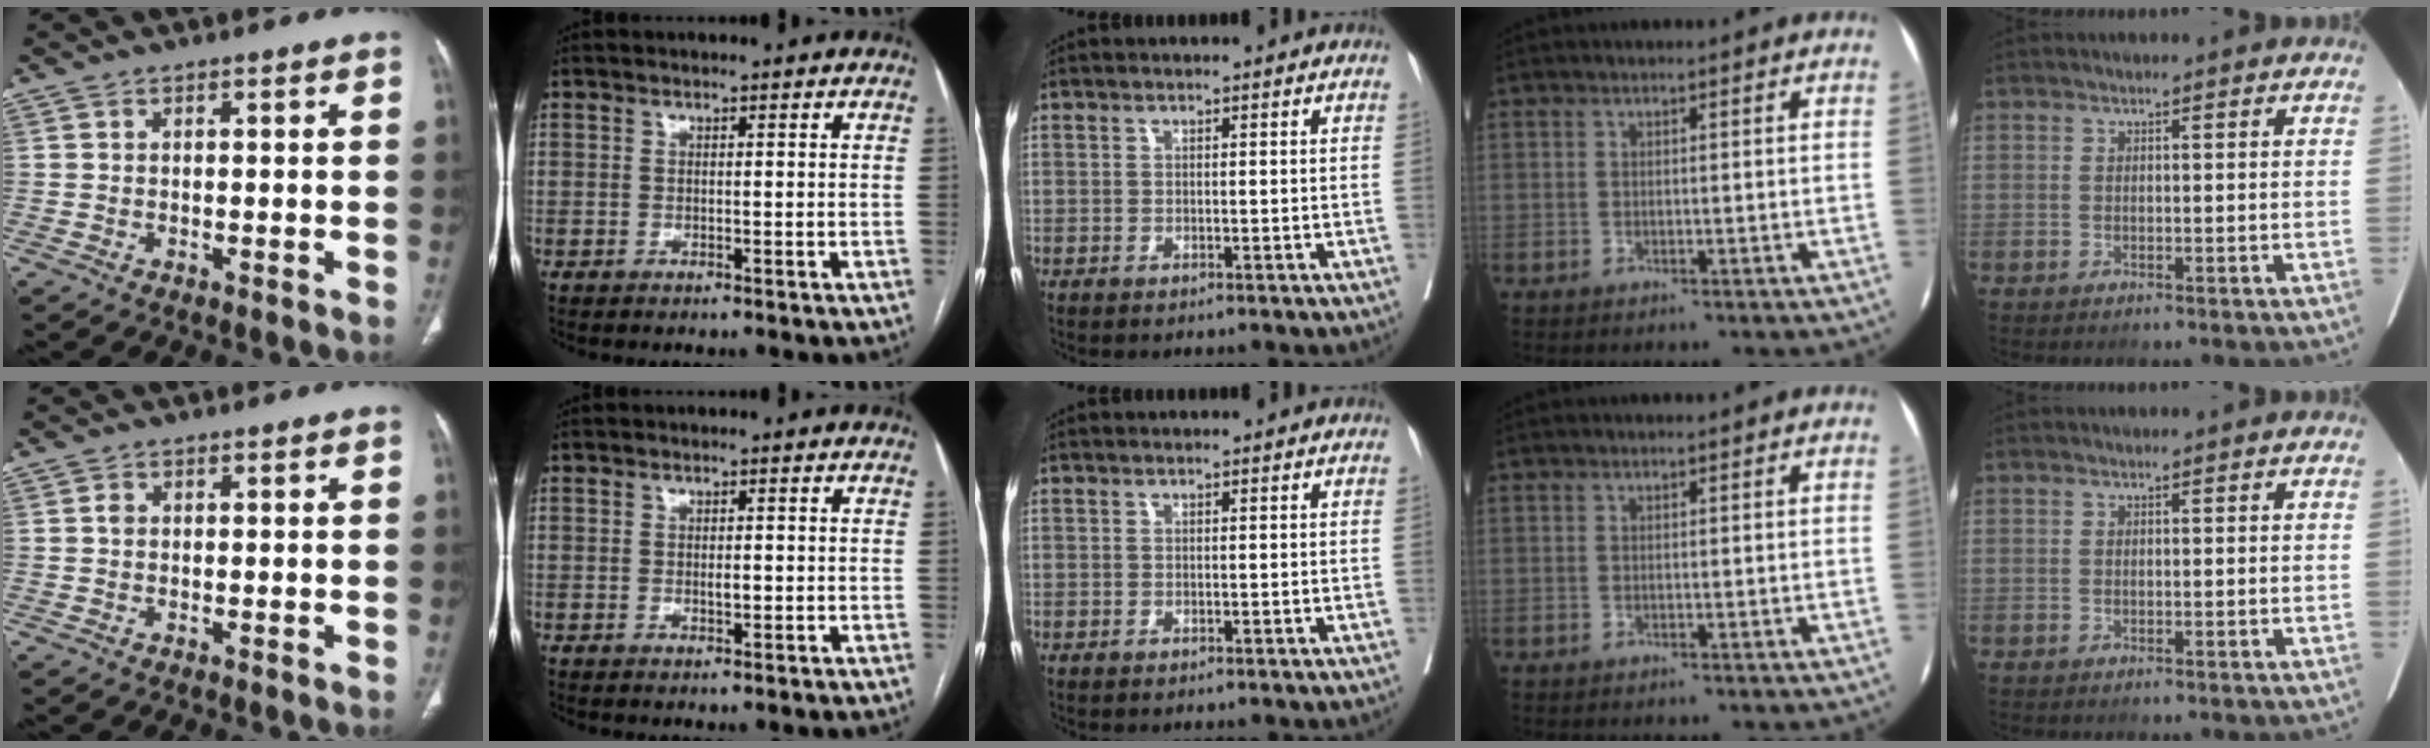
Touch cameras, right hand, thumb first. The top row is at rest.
{"thumb": {"total": 0.9, "force": [0.1, 0.8, 0.5], "torque": [-0.008, 0.002, -0.001]}, "index": {"total": 1.3, "force": [-0.1, 0.5, 1.2], "torque": [-0.021, -0.001, -0.001]}}